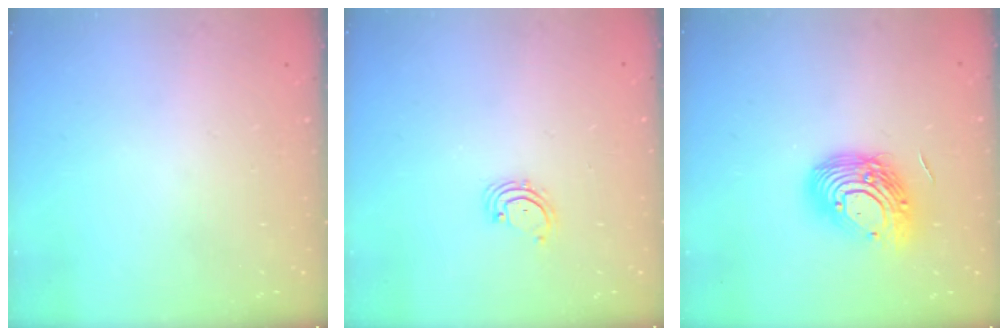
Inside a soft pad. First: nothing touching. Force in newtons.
{"total": 2.3, "press": 2.3, "slide": 0.5}
{"total": 15.2, "press": 15.1, "slide": 1.4}